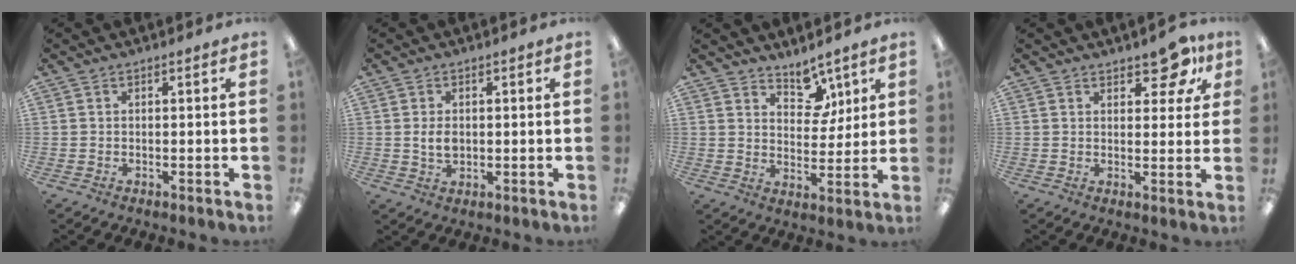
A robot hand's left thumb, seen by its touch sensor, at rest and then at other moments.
{"total": 3.3, "force": [0.2, 2.3, 2.4], "torque": [-0.046, 0.000, -0.001]}
{"total": 7.6, "force": [5.9, 4.2, 2.2], "torque": [-0.020, -0.039, 0.105]}
{"total": 7.9, "force": [5.1, 4.1, 4.5], "torque": [-0.035, -0.029, 0.083]}